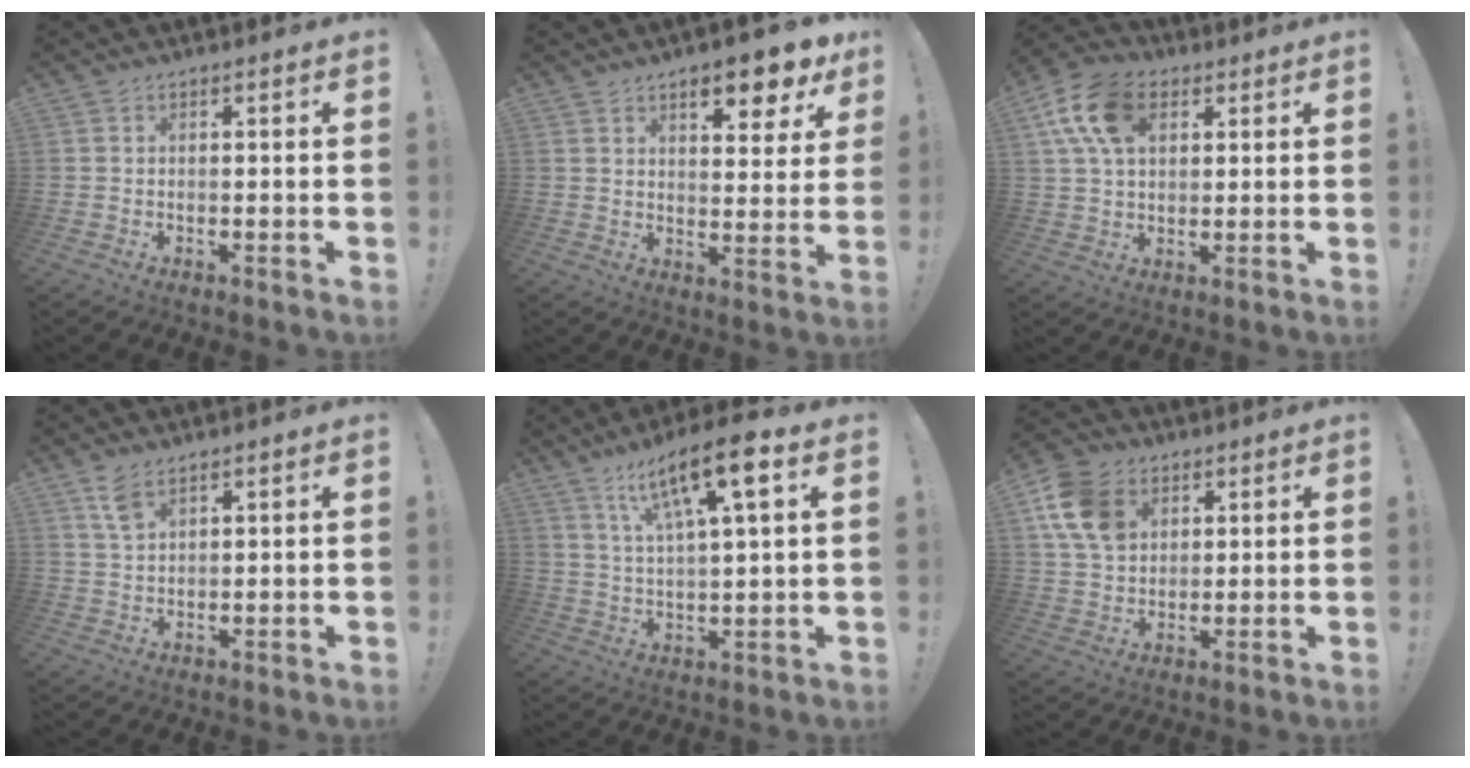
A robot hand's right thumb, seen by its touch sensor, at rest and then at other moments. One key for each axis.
{"total": 10.0, "fx": 6.4, "fy": 3.1, "fz": 7.1, "tx": -0.087, "ty": -0.041, "tz": 0.105}
{"total": 15.0, "fx": 5.6, "fy": 9.9, "fz": 9.7, "tx": -0.164, "ty": -0.006, "tz": 0.109}
{"total": 5.0, "fx": 3.1, "fy": 2.1, "fz": 3.3, "tx": -0.055, "ty": -0.011, "tz": 0.057}
{"total": 14.3, "fx": 7.3, "fy": 3.5, "fz": 11.8, "tx": -0.192, "ty": -0.025, "tz": 0.112}
{"total": 14.0, "fx": 5.3, "fy": 10.6, "fz": 7.4, "tx": -0.130, "ty": -0.015, "tz": 0.106}